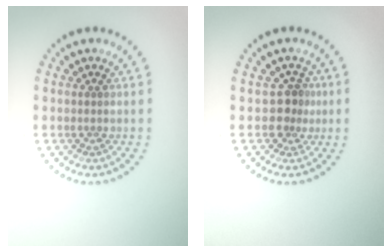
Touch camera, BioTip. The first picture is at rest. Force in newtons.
{"total": 2.2, "press": 1.8, "slide": 1.3}